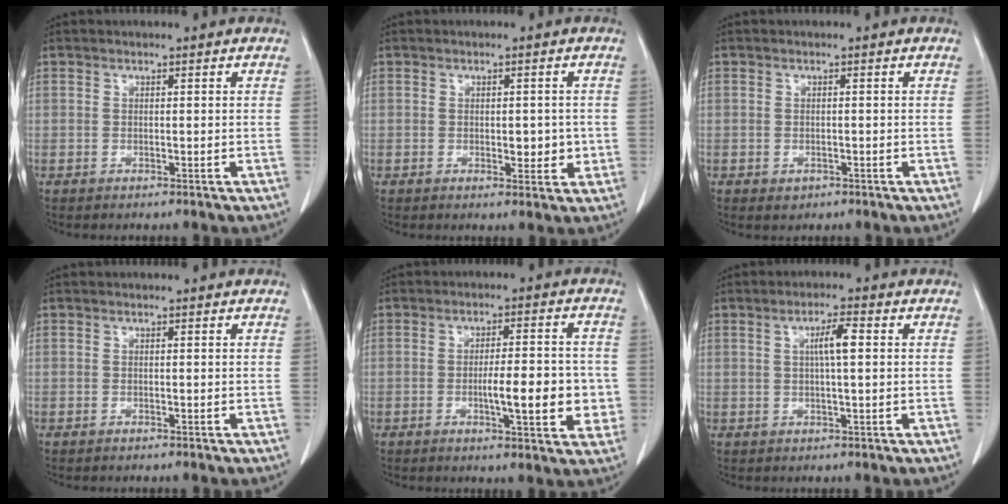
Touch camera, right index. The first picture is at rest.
{"total": 3.2, "force": [-0.3, 1.8, 2.6], "torque": [-0.028, -0.001, 0.003]}
{"total": 1.2, "force": [-0.6, 0.9, 0.6], "torque": [-0.009, 0.001, -0.002]}
{"total": 0.0}
{"total": 9.1, "force": [-1.7, 2.1, 8.7], "torque": [-0.121, 0.005, -0.018]}
{"total": 4.0, "force": [0.7, 0.3, 3.9], "torque": [-0.069, 0.005, 0.011]}